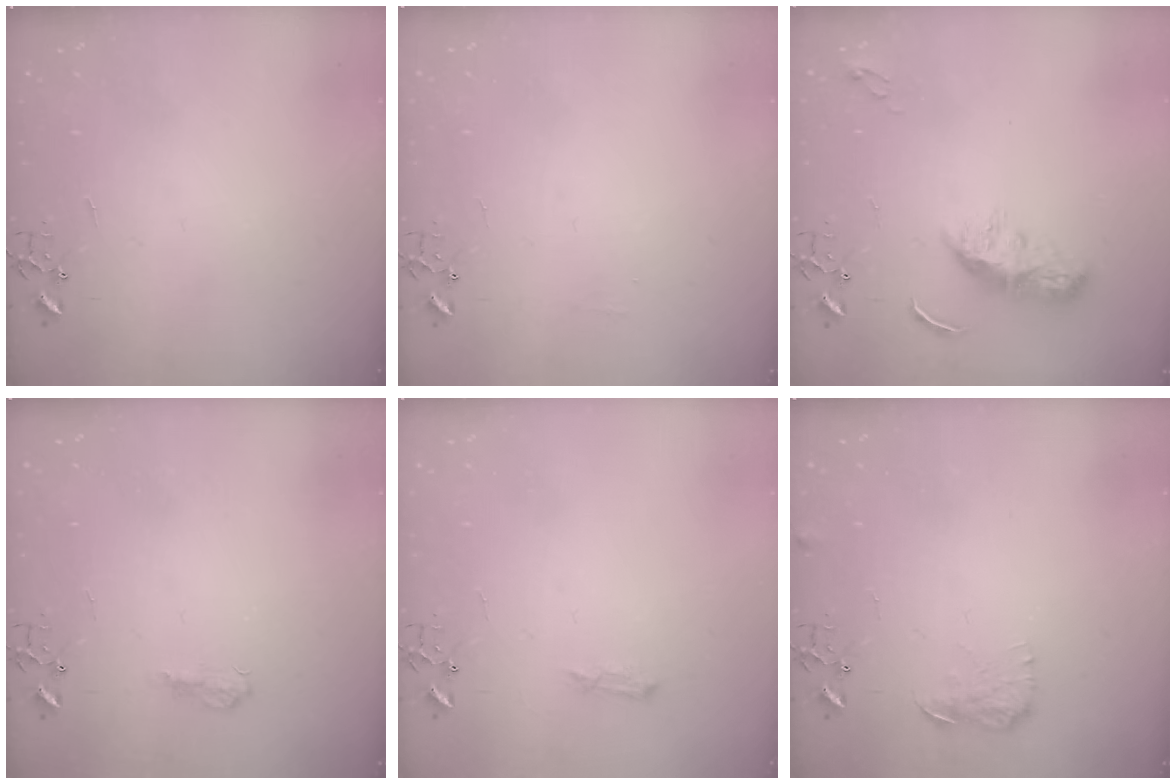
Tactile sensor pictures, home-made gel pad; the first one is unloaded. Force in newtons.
{"total": 3.9, "press": 3.8, "slide": 0.6}
{"total": 8.7, "press": 8.7, "slide": 0.3}
{"total": 7.9, "press": 7.8, "slide": 0.8}
{"total": 4.0, "press": 4.0, "slide": 0.6}
{"total": 8.2, "press": 8.2, "slide": 0.4}